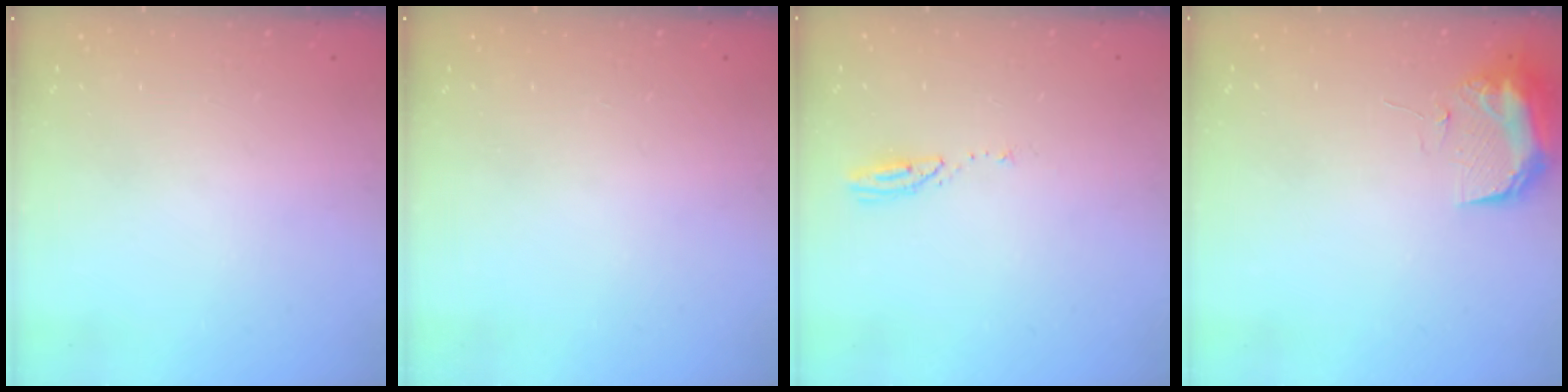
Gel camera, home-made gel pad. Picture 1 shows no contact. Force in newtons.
{"total": 0.0}
{"total": 4.0, "press": 4.0, "slide": 0.4}
{"total": 9.6, "press": 9.6, "slide": 1.2}